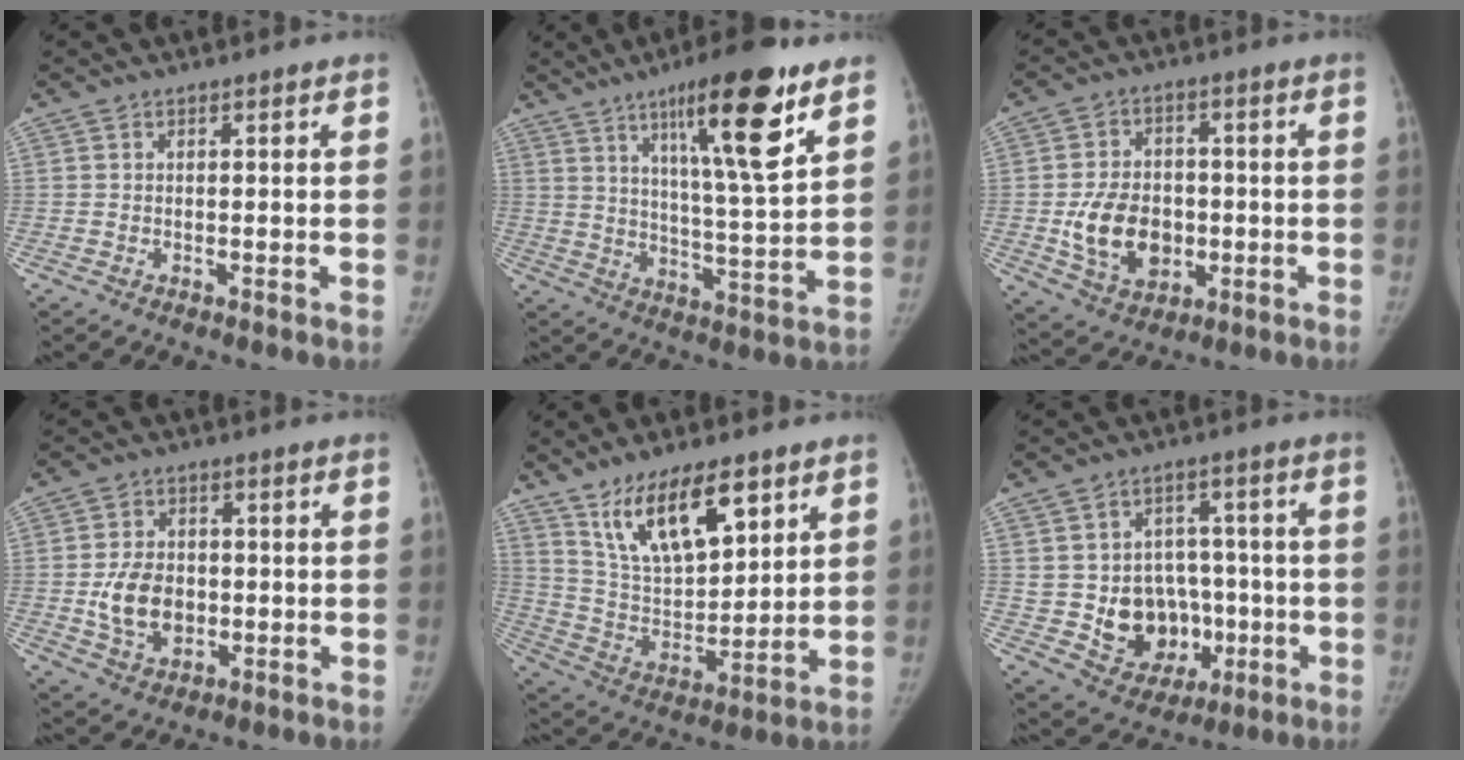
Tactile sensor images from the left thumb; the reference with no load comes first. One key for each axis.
{"total": 17.4, "fx": 9.6, "fy": 2.7, "fz": 14.3, "tx": -0.211, "ty": -0.053, "tz": 0.154}
{"total": 12.2, "fx": -1.8, "fy": 9.2, "fz": 7.8, "tx": -0.103, "ty": 0.002, "tz": -0.020}
{"total": 9.3, "fx": -0.8, "fy": 7.0, "fz": 6.1, "tx": -0.084, "ty": -0.001, "tz": -0.008}
{"total": 16.7, "fx": 10.0, "fy": 7.2, "fz": 11.3, "tx": -0.159, "ty": -0.048, "tz": 0.192}
{"total": 13.9, "fx": -1.9, "fy": 11.4, "fz": 7.8, "tx": -0.067, "ty": 0.018, "tz": -0.006}